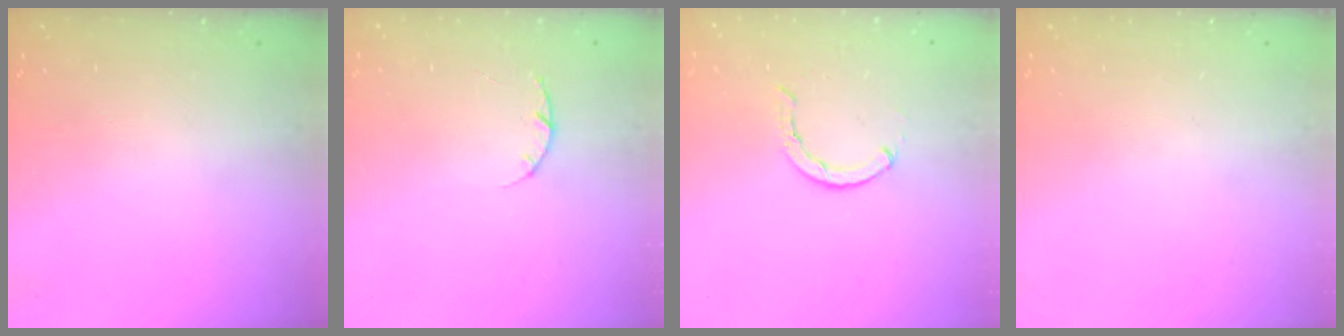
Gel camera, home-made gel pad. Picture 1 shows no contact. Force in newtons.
{"total": 2.0, "press": 1.9, "slide": 0.4}
{"total": 1.5, "press": 1.5, "slide": 0.2}
{"total": 0.0}